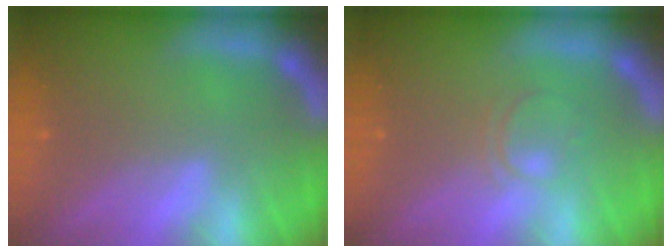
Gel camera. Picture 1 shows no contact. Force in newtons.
{"total": 2.0}